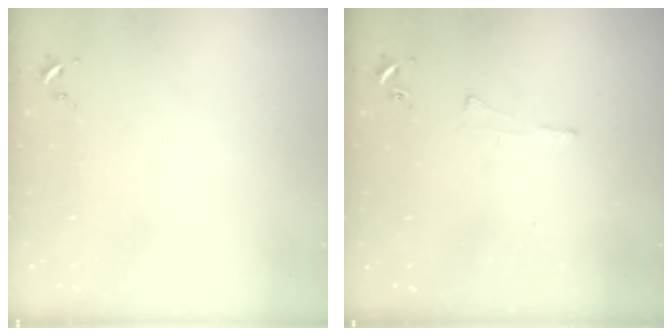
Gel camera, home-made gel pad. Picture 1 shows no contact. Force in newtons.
{"total": 3.0, "press": 2.9, "slide": 0.5}